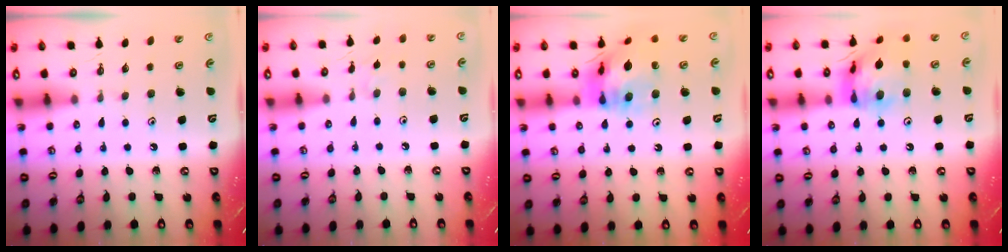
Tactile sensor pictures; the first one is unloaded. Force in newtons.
{"total": 2.4, "press": 2.4, "slide": 0.6}
{"total": 16.5, "press": 16.4, "slide": 2.0}
{"total": 16.0, "press": 15.9, "slide": 1.9}